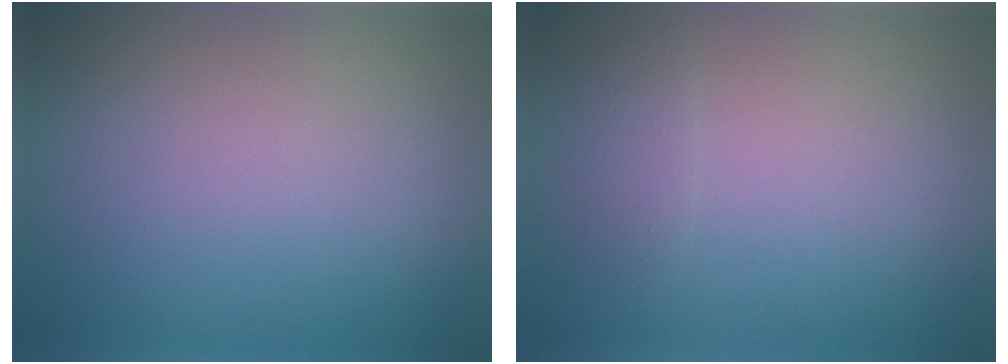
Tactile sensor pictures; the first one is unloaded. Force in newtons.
{"total": 1.1, "press": 1.1, "slide": 0.0}